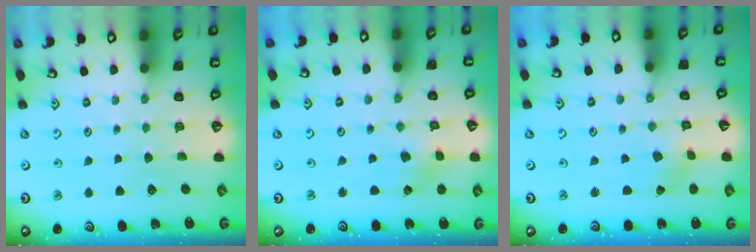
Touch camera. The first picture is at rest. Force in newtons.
{"total": 2.5, "press": 2.4, "slide": 0.5}
{"total": 0.8, "press": 0.8, "slide": 0.1}